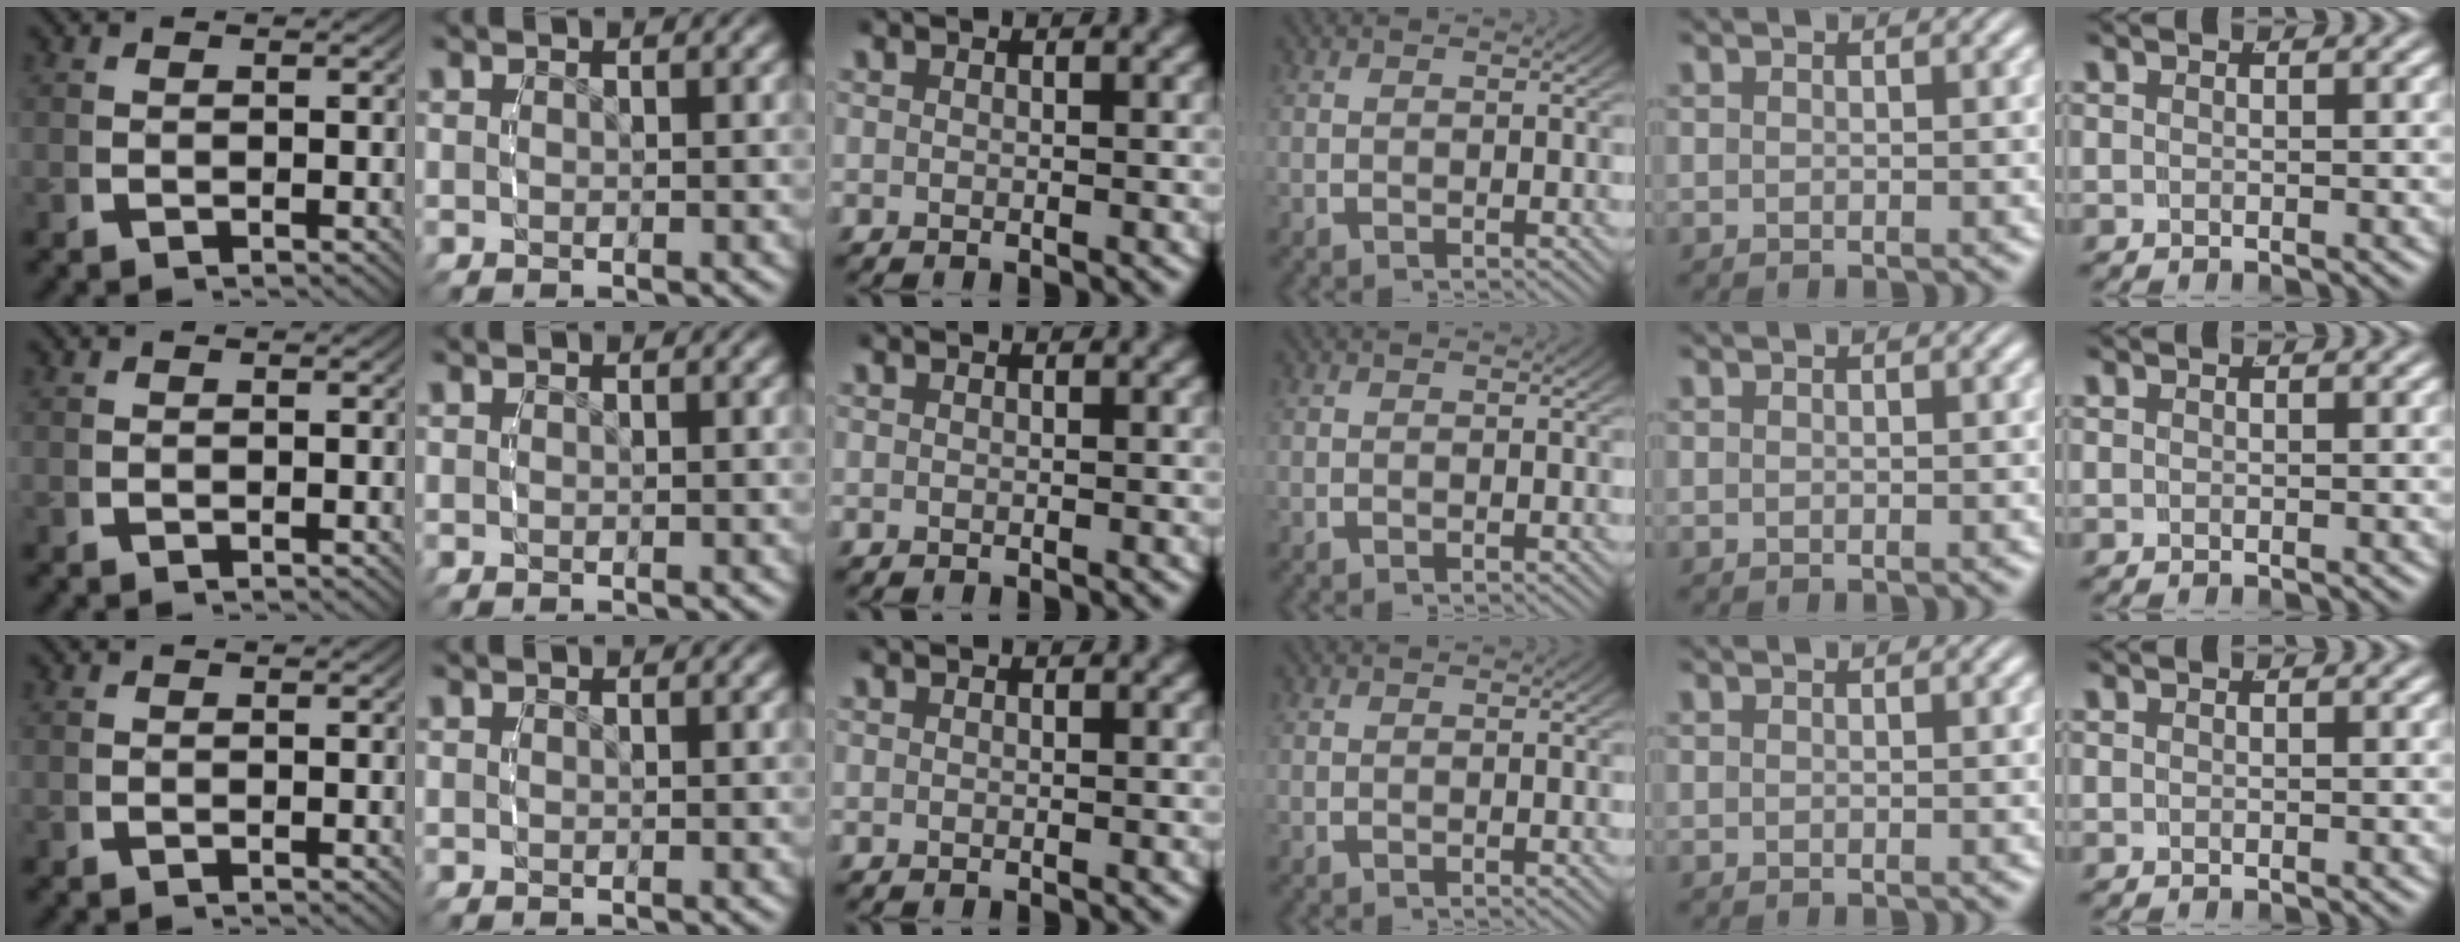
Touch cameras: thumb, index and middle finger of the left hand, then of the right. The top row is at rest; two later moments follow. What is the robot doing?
{"motion": "reach", "object": "air blower"}